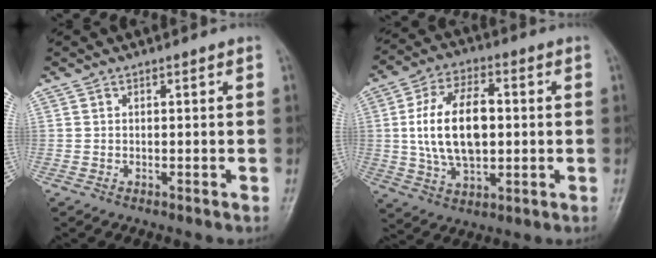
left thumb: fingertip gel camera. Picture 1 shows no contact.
{"total": 14.7, "force": [0.9, 8.4, 12.0], "torque": [-0.211, 0.010, 0.017]}